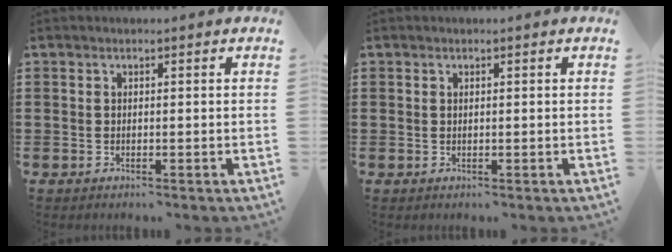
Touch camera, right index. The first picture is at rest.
{"total": 0.0}